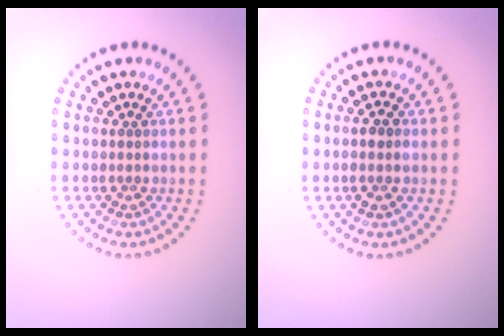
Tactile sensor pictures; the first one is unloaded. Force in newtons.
{"total": 1.5, "press": 1.4, "slide": 0.4}